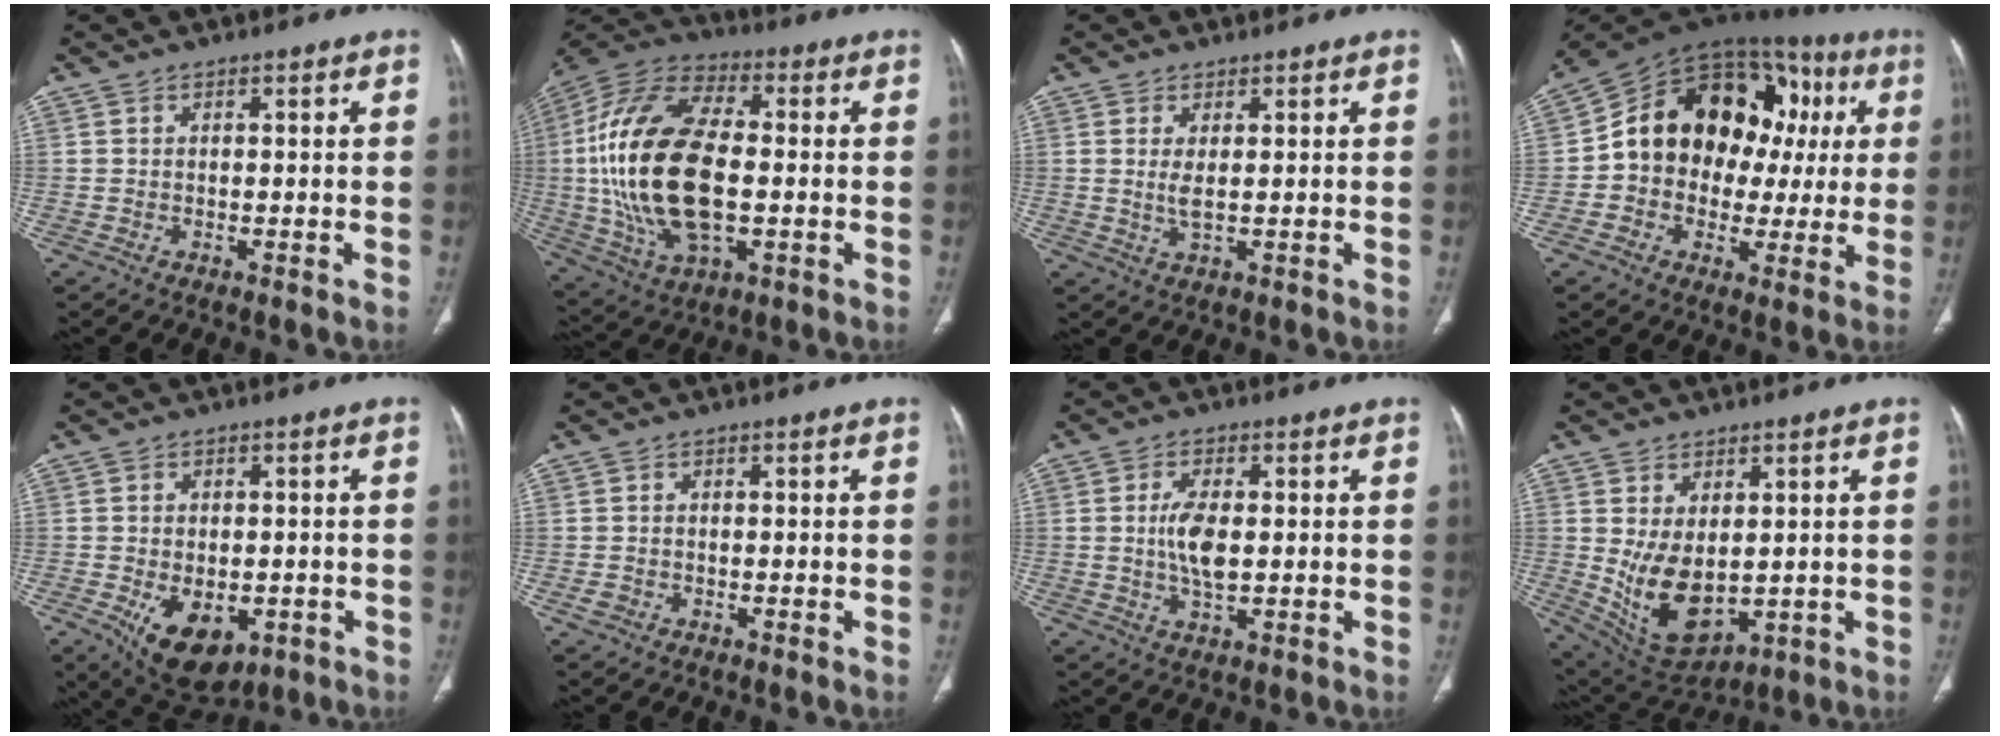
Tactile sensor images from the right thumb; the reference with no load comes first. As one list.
[{"total": 25.7, "force": [-0.9, 13.3, 22.0], "torque": [-0.452, 0.005, -0.013]}, {"total": 2.8, "force": [0.5, 0.7, 2.6], "torque": [-0.059, -0.011, 0.017]}, {"total": 22.5, "force": [2.7, 16.6, 14.9], "torque": [-0.180, 0.054, 0.040]}, {"total": 10.9, "force": [-3.9, 6.7, 7.7], "torque": [-0.100, 0.001, -0.041]}, {"total": 1.5, "force": [-0.5, 1.3, 0.6], "torque": [-0.011, 0.005, -0.008]}, {"total": 6.4, "force": [0.3, 2.9, 5.7], "torque": [-0.113, -0.005, 0.005]}, {"total": 12.0, "force": [0.0, 7.4, 9.5], "torque": [-0.154, -0.014, 0.035]}]